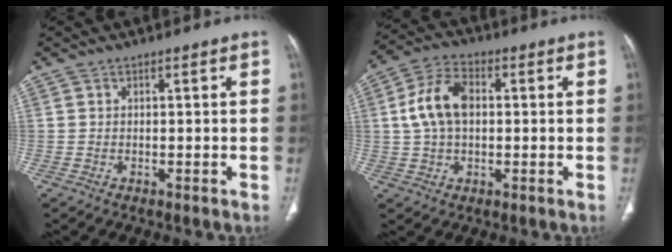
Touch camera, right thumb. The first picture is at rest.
{"total": 9.8, "force": [1.1, 6.2, 7.5], "torque": [-0.147, 0.020, 0.020]}